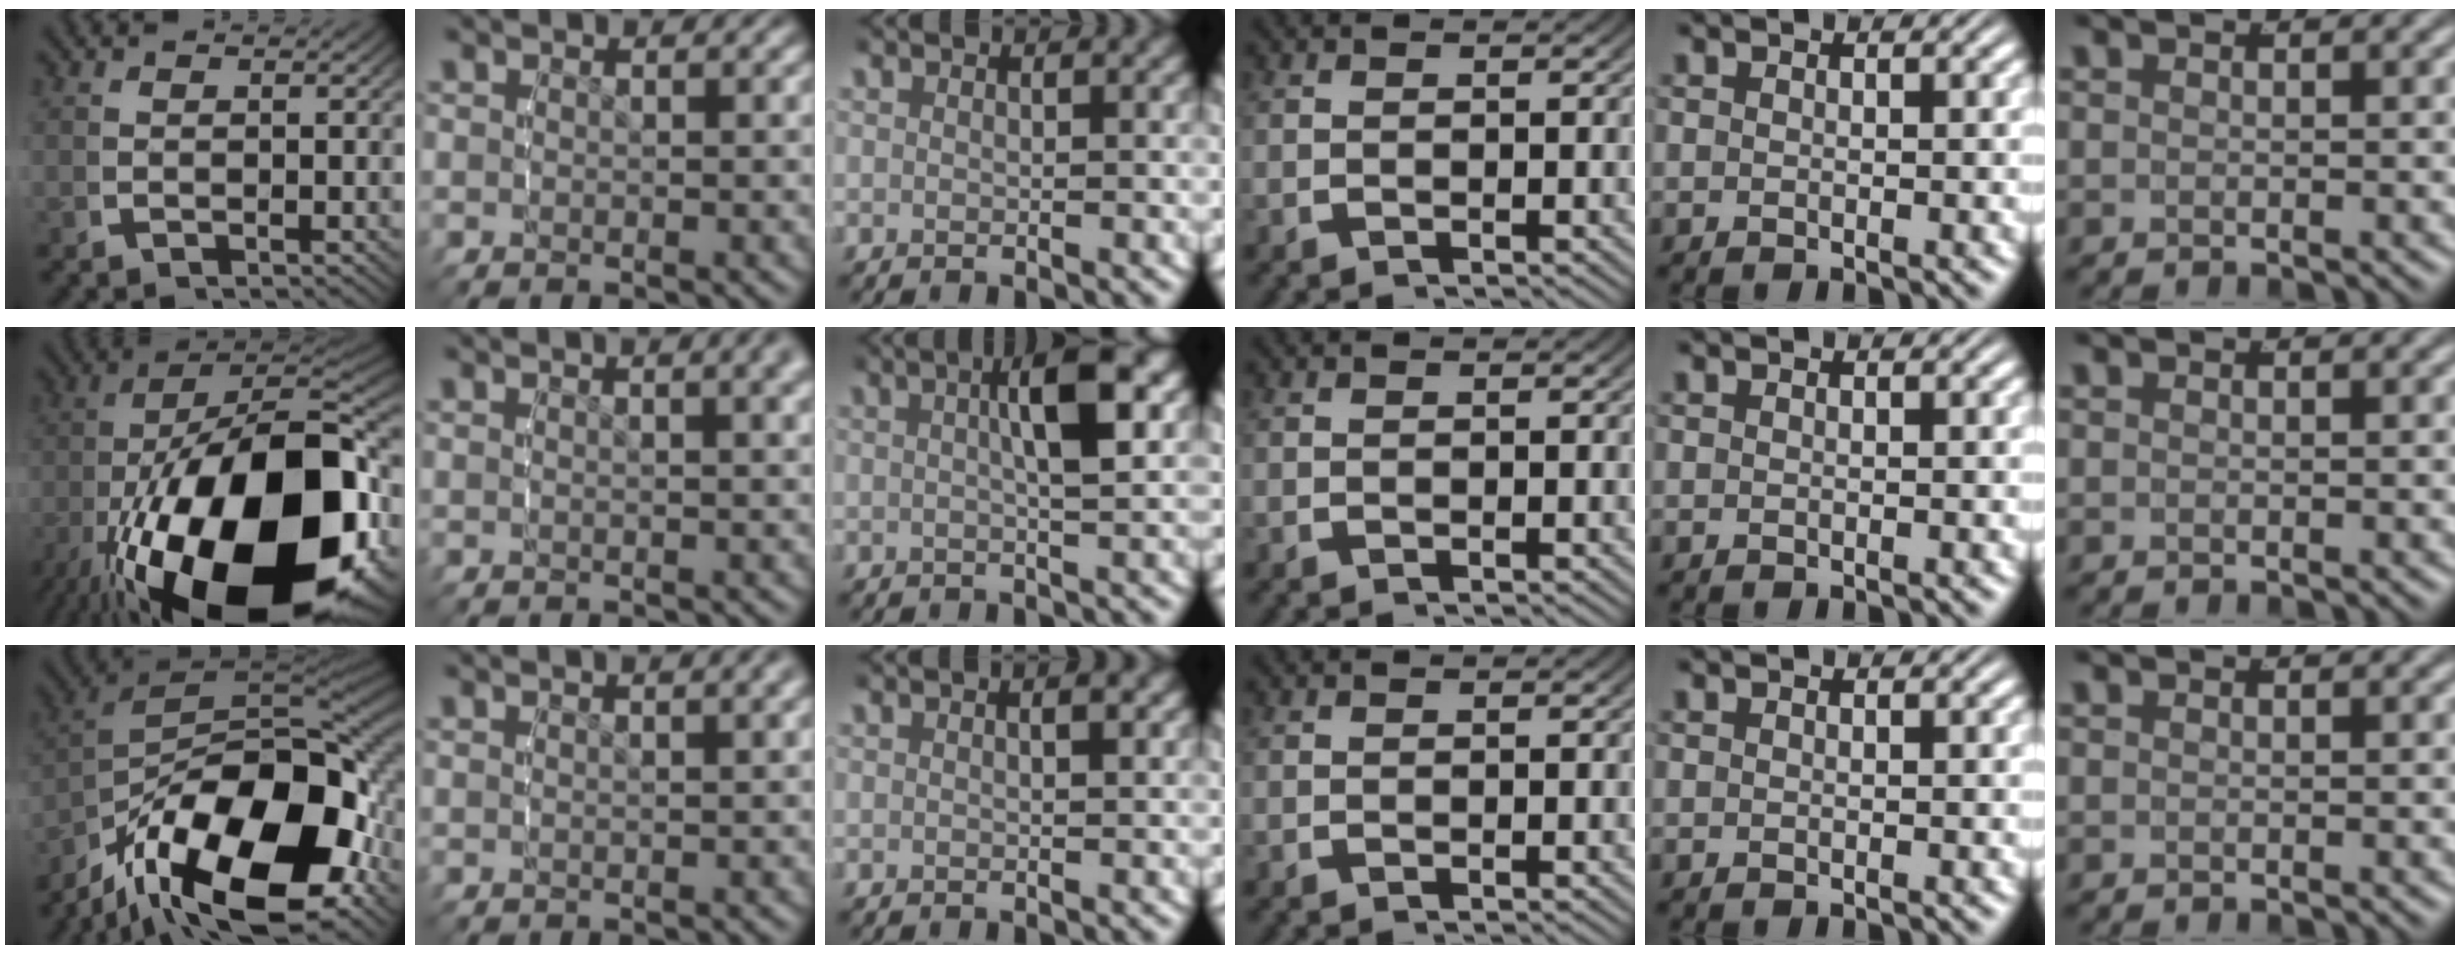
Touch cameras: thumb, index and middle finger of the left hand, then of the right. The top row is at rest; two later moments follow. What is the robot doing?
{"motion": "lift_and_place", "object": "screwdriver"}